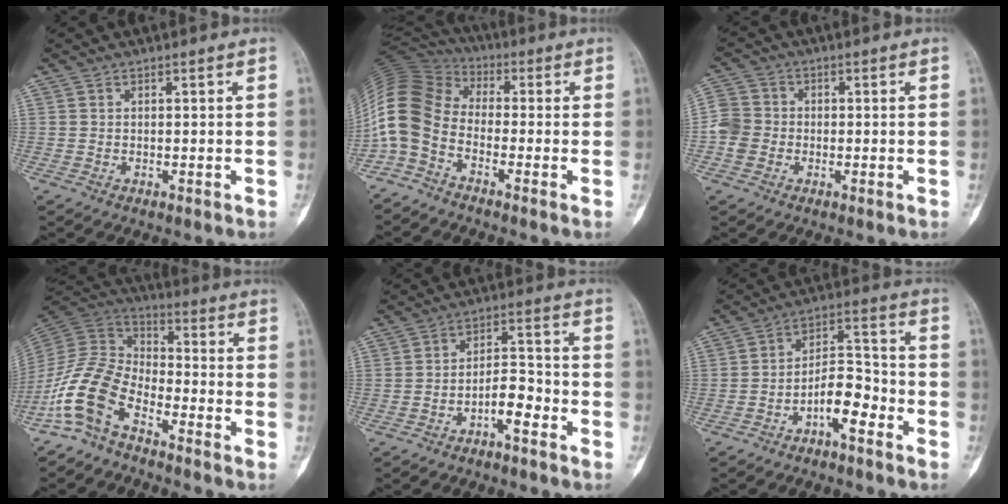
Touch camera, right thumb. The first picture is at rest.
{"total": 11.9, "force": [-3.9, 7.9, 8.0], "torque": [-0.173, 0.055, -0.101]}
{"total": 5.3, "force": [-1.1, 4.9, 1.9], "torque": [-0.028, 0.011, -0.030]}
{"total": 12.1, "force": [-7.5, 5.9, 7.4], "torque": [-0.155, 0.070, -0.161]}
{"total": 6.1, "force": [-3.2, 2.5, 4.6], "torque": [-0.069, 0.039, -0.054]}
{"total": 8.5, "force": [-4.3, 3.7, 6.3], "torque": [-0.095, 0.051, -0.077]}